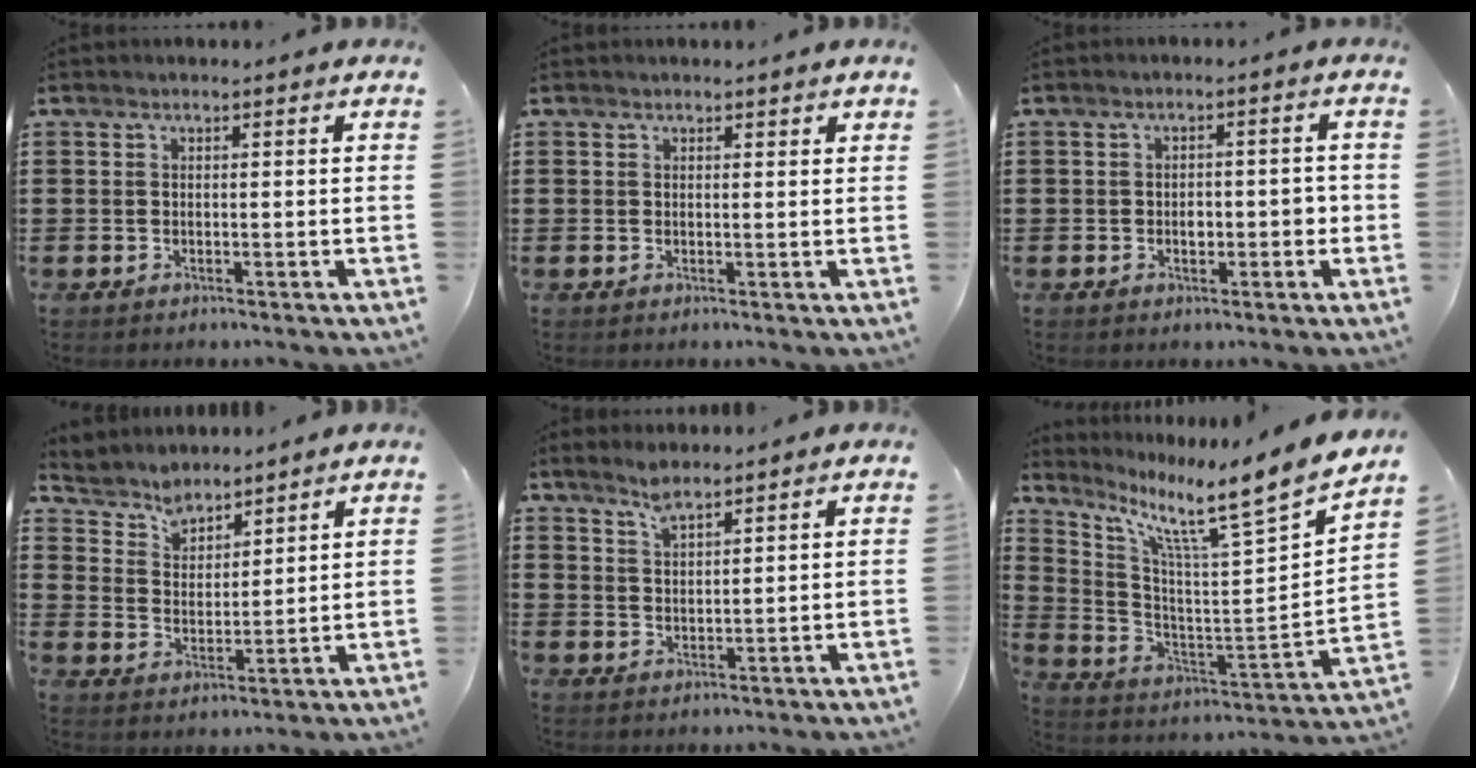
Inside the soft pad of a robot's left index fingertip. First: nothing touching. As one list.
[{"total": 0.8, "force": [0.7, 0.4, 0.2], "torque": [-0.005, 0.003, 0.013]}, {"total": 2.5, "force": [-0.7, 1.3, 2.0], "torque": [-0.030, 0.002, -0.017]}, {"total": 4.5, "force": [4.2, 1.8, -0.1], "torque": [-0.024, -0.014, 0.075]}, {"total": 3.1, "force": [2.6, 1.0, 1.4], "torque": [-0.034, 0.002, 0.049]}, {"total": 8.9, "force": [7.3, -0.4, 5.1], "torque": [-0.120, -0.074, 0.103]}]